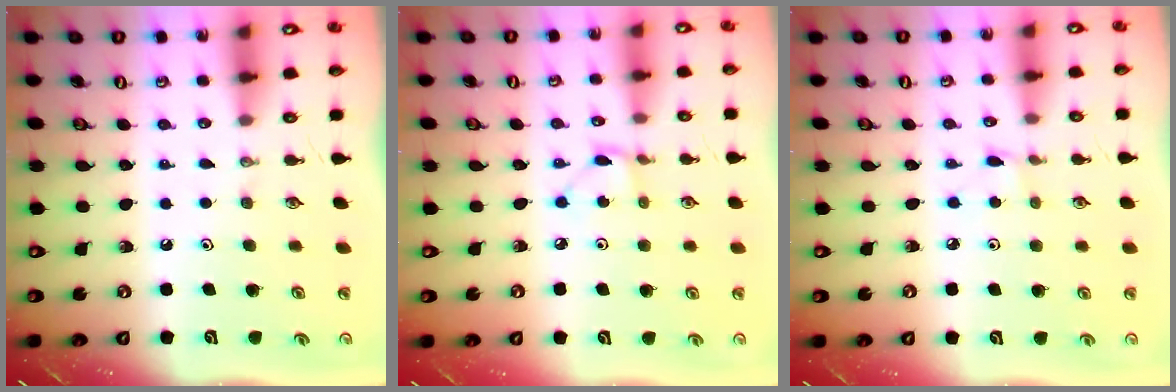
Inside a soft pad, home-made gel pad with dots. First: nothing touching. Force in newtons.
{"total": 1.8, "press": 1.8, "slide": 0.3}
{"total": 1.1, "press": 1.1, "slide": 0.1}